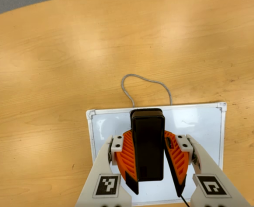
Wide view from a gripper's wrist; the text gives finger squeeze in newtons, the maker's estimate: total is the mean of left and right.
{"total": 9.9, "left": 10.1, "right": 9.6}